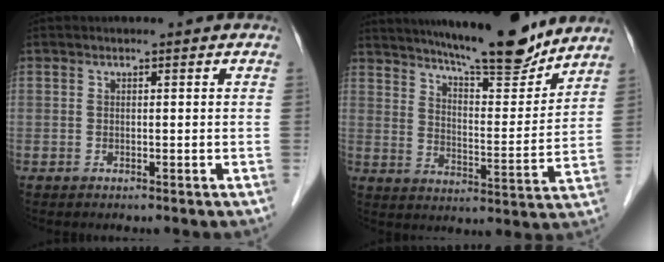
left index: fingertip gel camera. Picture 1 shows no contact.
{"total": 16.4, "force": [14.4, 1.5, 7.8], "torque": [-0.119, -0.012, 0.215]}